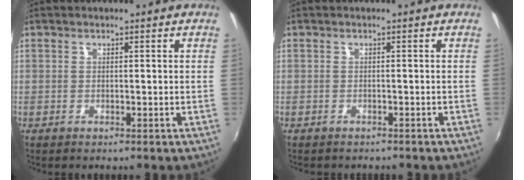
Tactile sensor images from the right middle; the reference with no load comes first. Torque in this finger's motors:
{"motor_torque": [0.09, -0.13, 0.01, 0.03]}